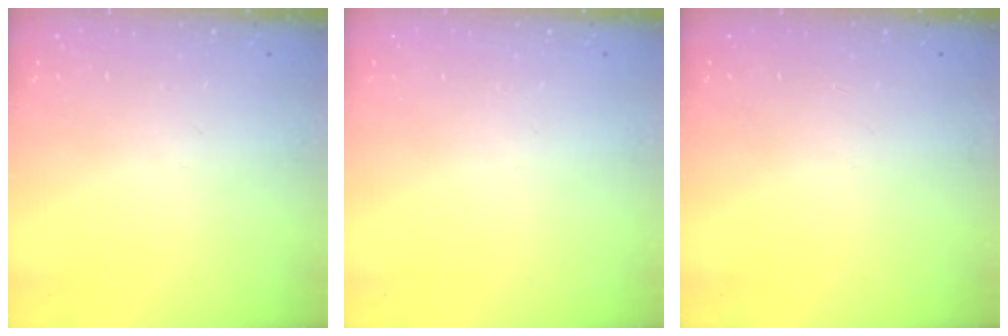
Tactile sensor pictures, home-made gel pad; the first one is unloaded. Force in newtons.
{"total": 0.0}
{"total": 0.0}